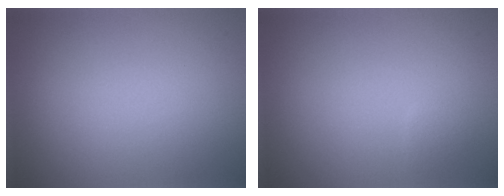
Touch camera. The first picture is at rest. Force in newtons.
{"total": 0.6, "press": 0.6, "slide": 0.0}